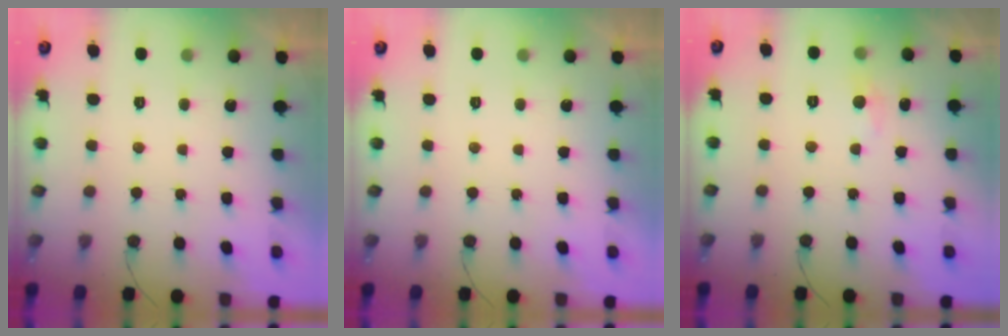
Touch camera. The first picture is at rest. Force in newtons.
{"total": 0.0}
{"total": 5.8, "press": 5.7, "slide": 0.6}